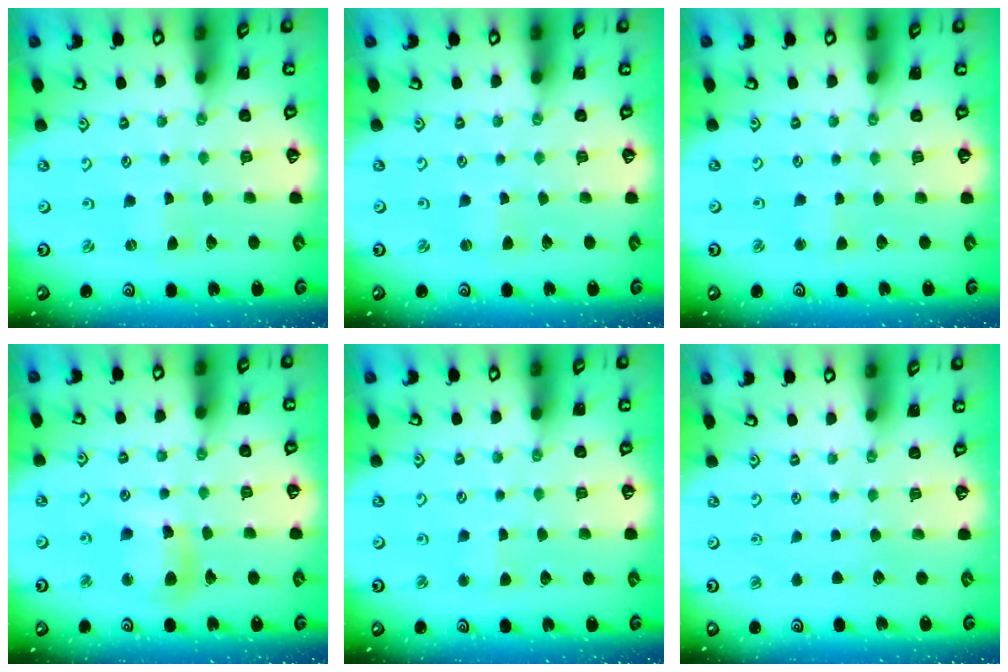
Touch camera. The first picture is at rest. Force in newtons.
{"total": 2.0, "press": 2.0, "slide": 0.3}
{"total": 2.0, "press": 2.0, "slide": 0.3}
{"total": 10.7, "press": 10.6, "slide": 1.3}
{"total": 2.3, "press": 2.3, "slide": 0.2}
{"total": 0.0}